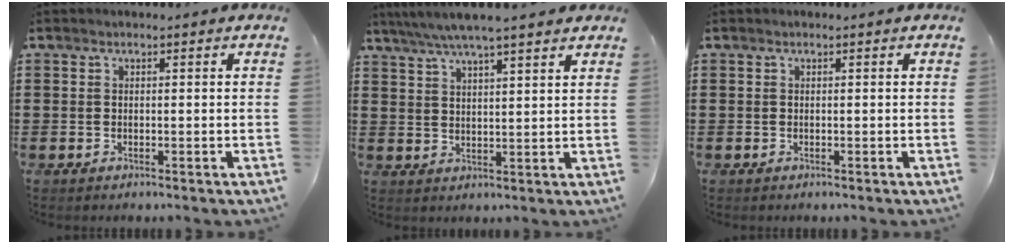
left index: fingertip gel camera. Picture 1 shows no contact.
{"total": 5.4, "force": [4.5, 0.2, 3.0], "torque": [-0.069, -0.014, 0.078]}
{"total": 0.0}